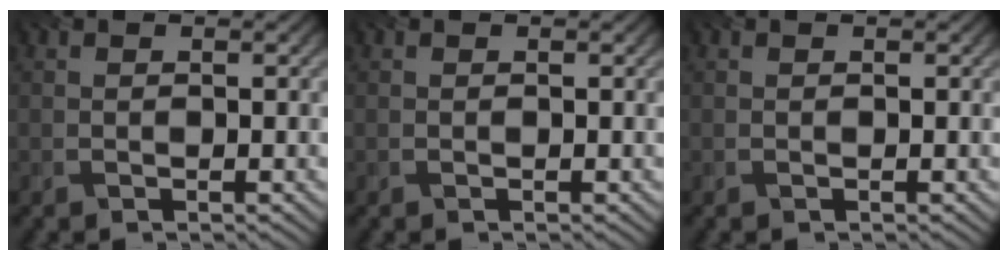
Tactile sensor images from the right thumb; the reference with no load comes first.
{"total": 0.0}
{"total": 0.0}